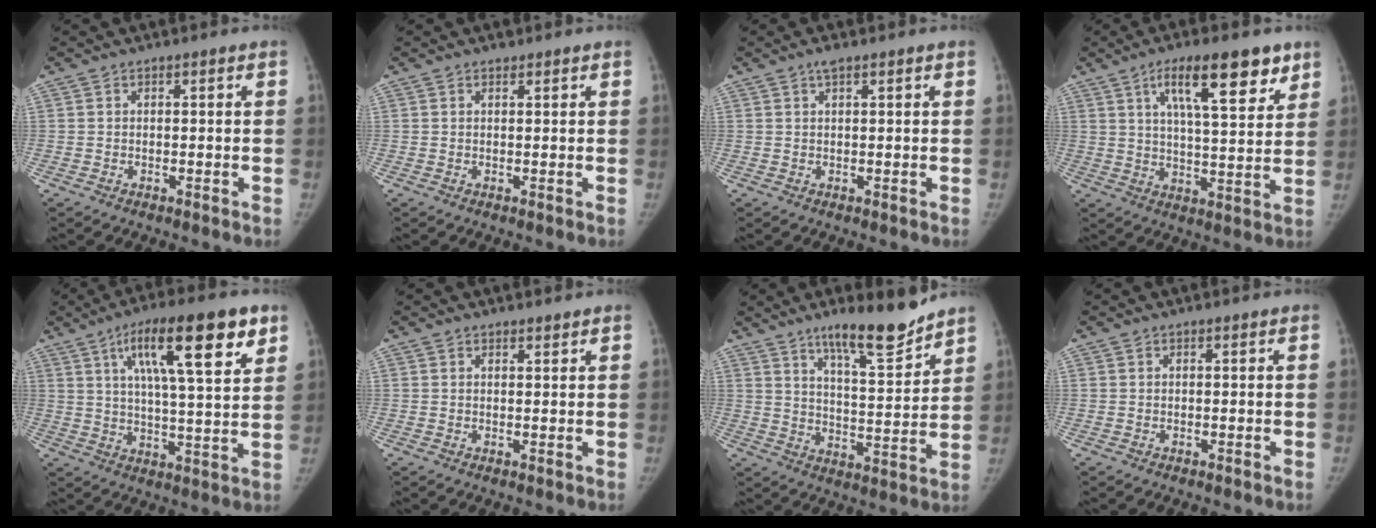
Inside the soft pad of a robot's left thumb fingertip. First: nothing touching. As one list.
[{"total": 0.8, "force": [0.6, 0.5, 0.1], "torque": [0.005, -0.004, 0.007]}, {"total": 1.5, "force": [1.0, 0.4, 1.0], "torque": [-0.013, 0.002, 0.016]}, {"total": 14.7, "force": [8.3, 4.5, 11.3], "torque": [-0.150, -0.031, 0.133]}, {"total": 18.4, "force": [9.2, 4.6, 15.3], "torque": [-0.218, -0.018, 0.145]}, {"total": 1.1, "force": [1.0, 0.4, 0.1], "torque": [0.009, -0.007, 0.014]}, {"total": 12.8, "force": [10.0, 2.3, 7.6], "torque": [-0.095, -0.072, 0.164]}, {"total": 0.0}]